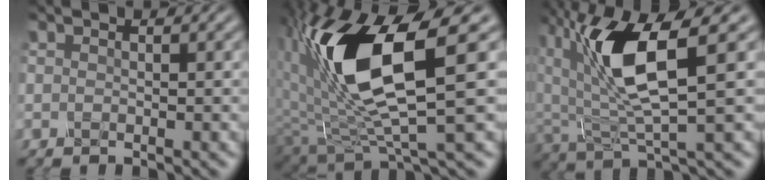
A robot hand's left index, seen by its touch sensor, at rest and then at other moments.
{"total": 10.8, "force": [2.4, 3.5, 9.9], "torque": [-0.210, -0.003, 0.055]}
{"total": 7.5, "force": [2.5, 2.3, 6.7], "torque": [-0.154, 0.001, 0.054]}